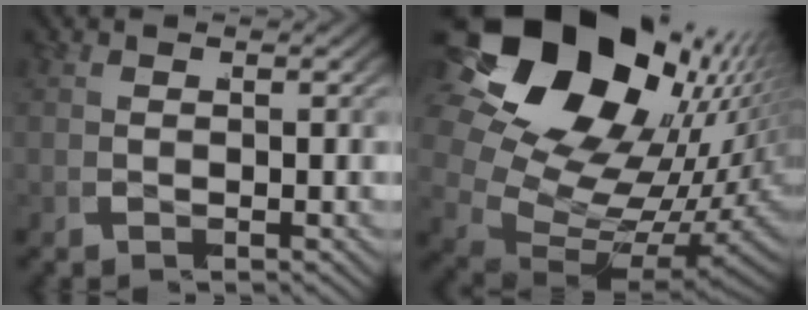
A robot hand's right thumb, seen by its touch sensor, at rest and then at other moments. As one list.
[{"total": 22.5, "force": [0.9, 15.6, 16.1], "torque": [-0.301, -0.041, 0.008]}]